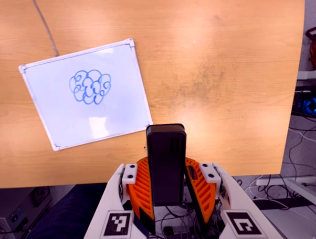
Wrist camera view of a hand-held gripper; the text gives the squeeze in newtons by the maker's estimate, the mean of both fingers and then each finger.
{"total": 5.8, "left": 5.8, "right": 5.7}